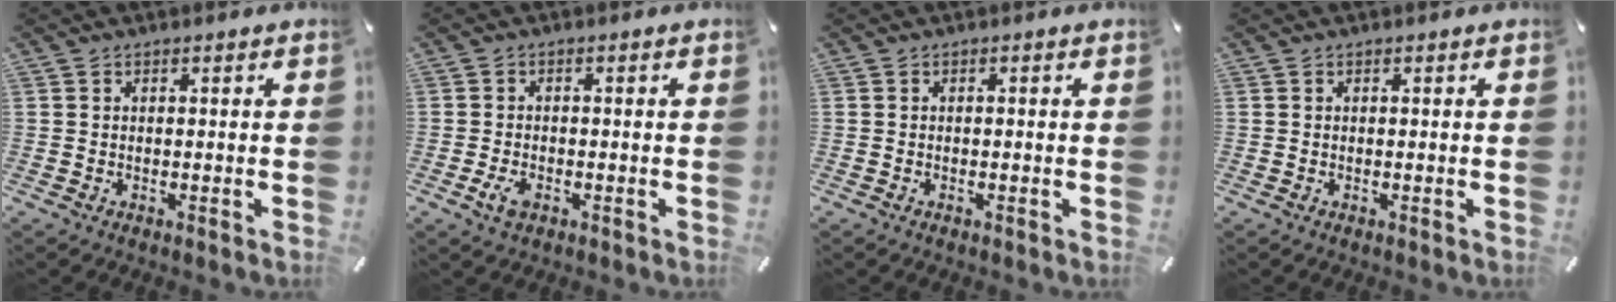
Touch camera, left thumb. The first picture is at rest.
{"total": 3.1, "force": [-1.3, 1.8, 2.1], "torque": [-0.058, -0.003, -0.028]}
{"total": 0.6, "force": [-0.2, 0.1, 0.5], "torque": [-0.009, -0.003, -0.003]}
{"total": 0.0}